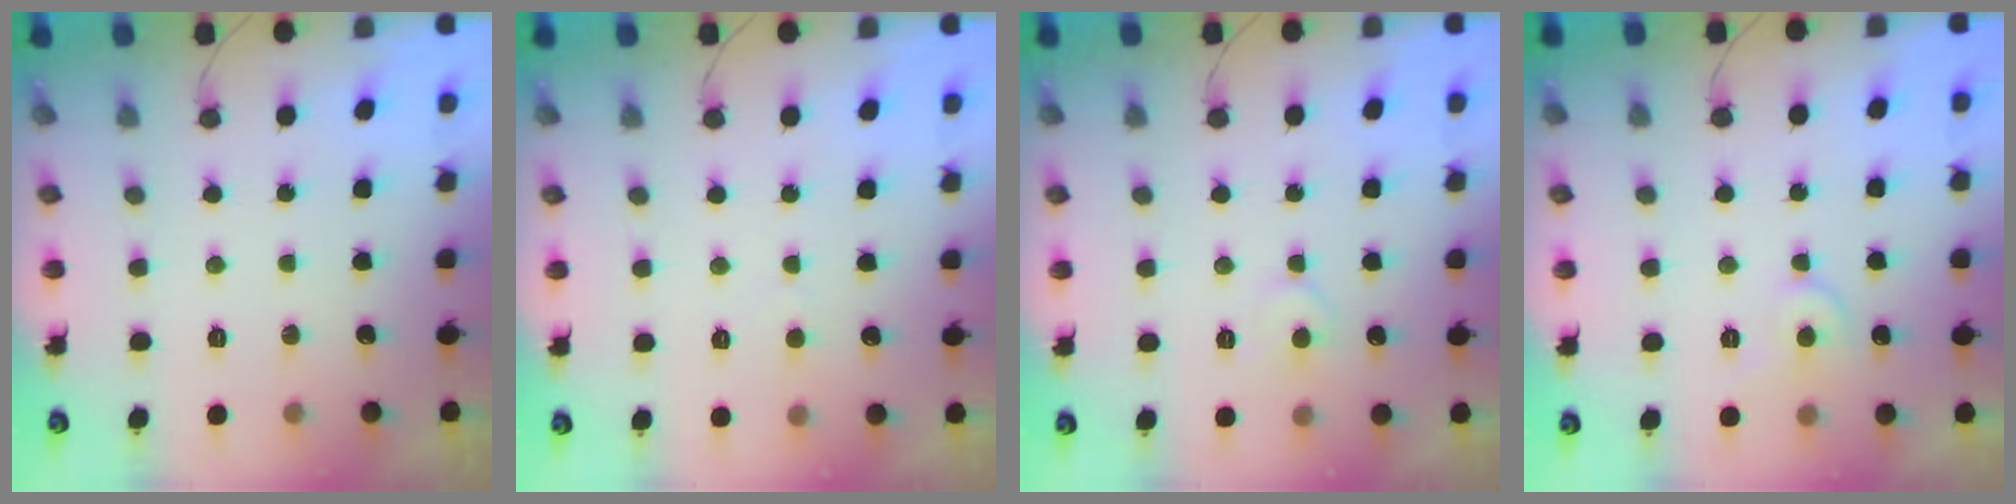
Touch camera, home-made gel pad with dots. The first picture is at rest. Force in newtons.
{"total": 2.5, "press": 2.5, "slide": 0.2}
{"total": 5.2, "press": 5.2, "slide": 0.6}
{"total": 6.0, "press": 6.0, "slide": 0.6}